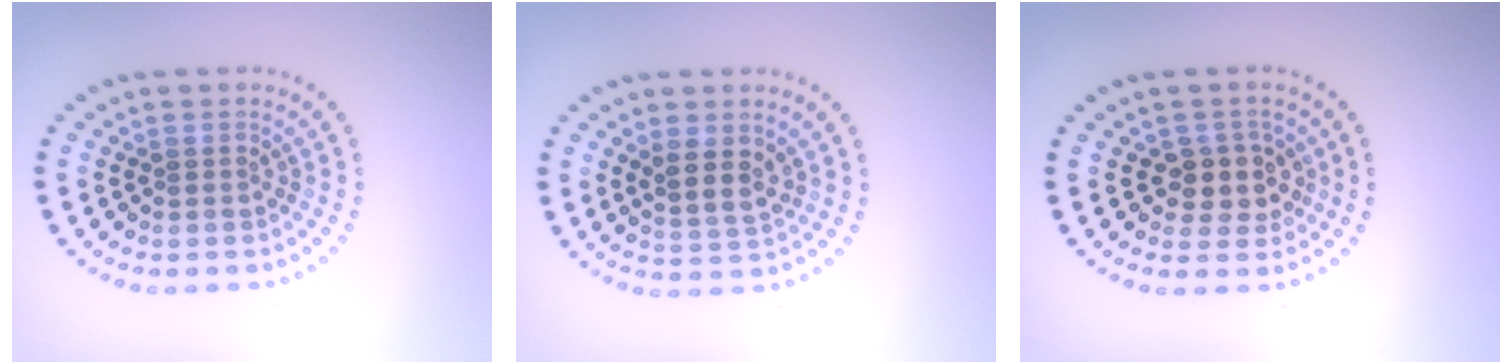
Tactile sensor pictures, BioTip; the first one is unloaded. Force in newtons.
{"total": 2.5, "press": 2.2, "slide": 1.1}
{"total": 2.9, "press": 2.5, "slide": 1.4}